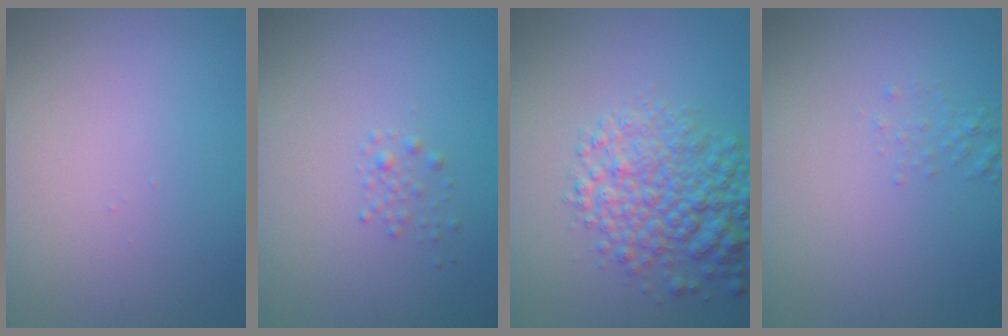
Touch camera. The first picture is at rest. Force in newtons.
{"total": 0.9, "press": 0.9, "slide": 0.0}
{"total": 6.3, "press": 6.3, "slide": 0.2}
{"total": 0.8, "press": 0.8, "slide": 0.1}